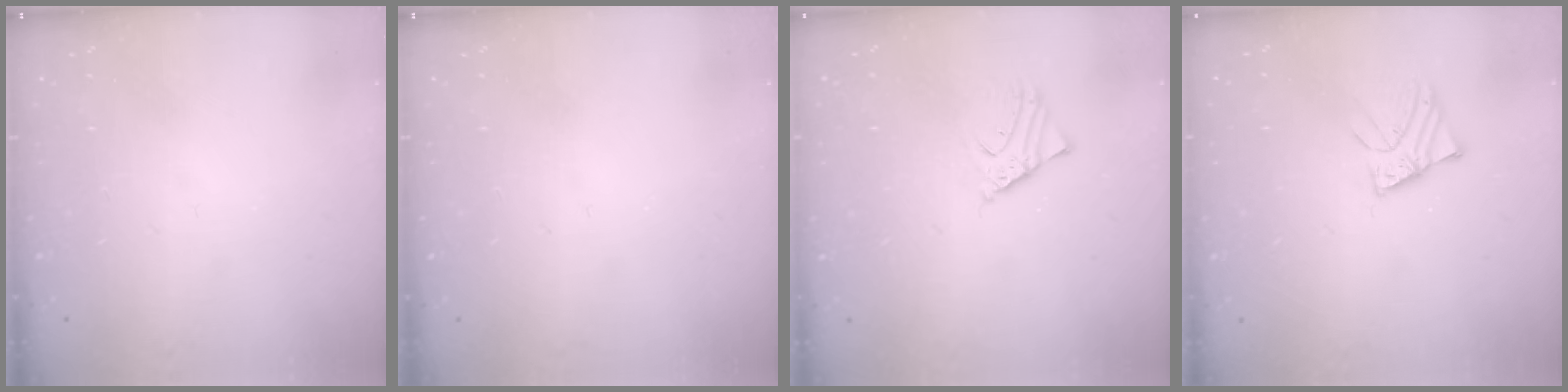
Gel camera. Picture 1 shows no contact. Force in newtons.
{"total": 0.0}
{"total": 2.1, "press": 2.1, "slide": 0.1}
{"total": 3.0, "press": 3.0, "slide": 0.5}